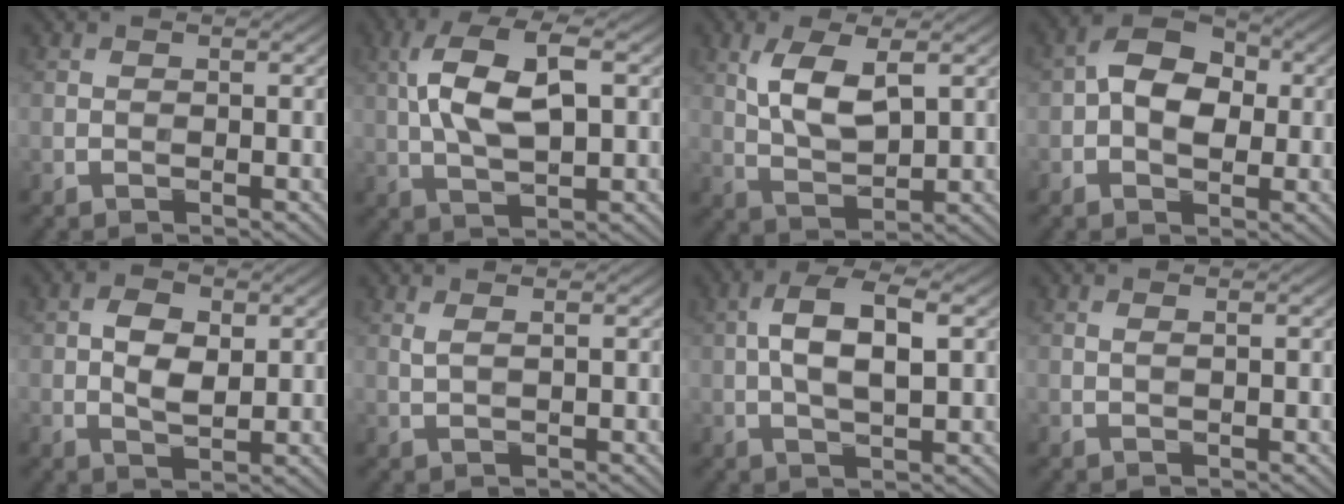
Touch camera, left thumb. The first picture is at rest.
{"total": 9.1, "force": [1.6, 4.0, 8.1], "torque": [-0.167, 0.010, 0.025]}
{"total": 6.9, "force": [2.2, 3.0, 5.8], "torque": [-0.128, -0.002, 0.045]}
{"total": 7.5, "force": [0.4, 5.0, 5.6], "torque": [-0.092, 0.013, -0.004]}
{"total": 4.5, "force": [0.7, 2.6, 3.6], "torque": [-0.069, -0.002, 0.012]}
{"total": 1.4, "force": [0.8, 0.3, 1.1], "torque": [-0.025, -0.001, 0.018]}
{"total": 7.0, "force": [0.9, 2.9, 6.3], "torque": [-0.127, 0.007, 0.016]}
{"total": 0.6, "force": [0.3, 0.1, 0.6], "torque": [-0.013, 0.003, 0.005]}